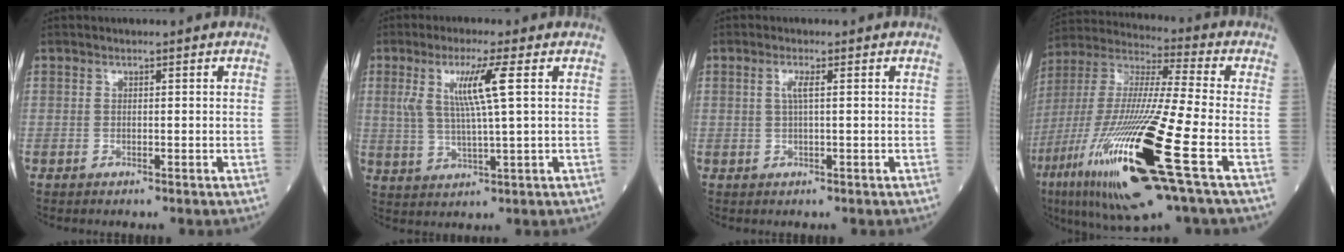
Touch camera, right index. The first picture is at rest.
{"total": 7.5, "force": [2.3, -0.3, 7.1], "torque": [-0.145, 0.002, 0.048]}
{"total": 1.7, "force": [0.4, -0.1, 1.7], "torque": [-0.039, 0.001, 0.006]}
{"total": 25.5, "force": [-9.4, 1.8, 23.7], "torque": [-0.493, -0.053, -0.174]}